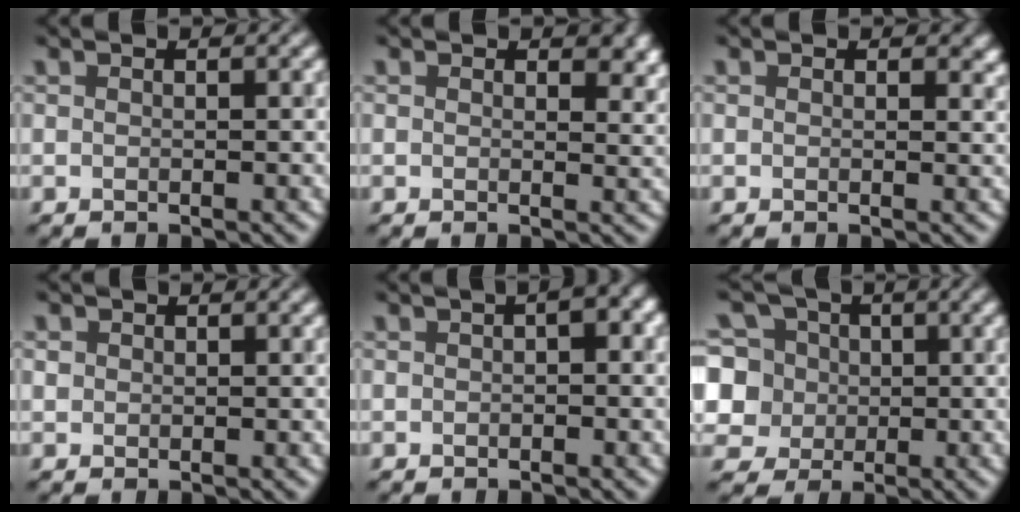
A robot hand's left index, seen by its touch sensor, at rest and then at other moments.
{"total": 2.4, "force": [1.2, 1.5, 1.5], "torque": [-0.018, -0.008, 0.014]}
{"total": 1.1, "force": [0.5, 0.8, 0.6], "torque": [-0.002, -0.005, 0.005]}
{"total": 0.8, "force": [0.2, 0.8, 0.1], "torque": [0.001, 0.000, 0.004]}
{"total": 2.0, "force": [0.3, 0.9, 1.8], "torque": [-0.020, 0.006, 0.003]}
{"total": 9.1, "force": [1.7, 8.1, 3.7], "torque": [-0.091, 0.033, 0.014]}